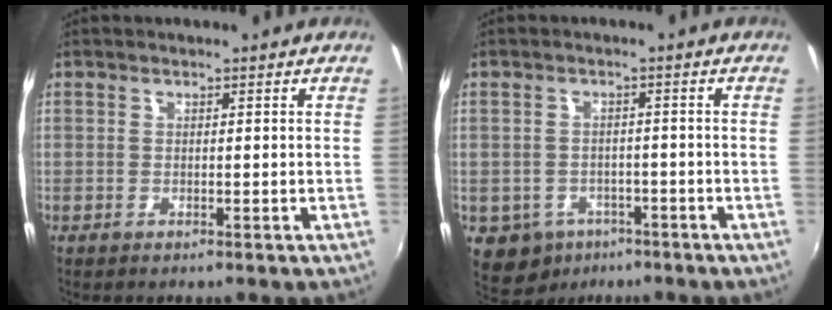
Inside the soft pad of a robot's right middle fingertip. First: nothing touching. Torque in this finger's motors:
{"motor_torque": [0.41, -0.57, 0.00, 0.01]}